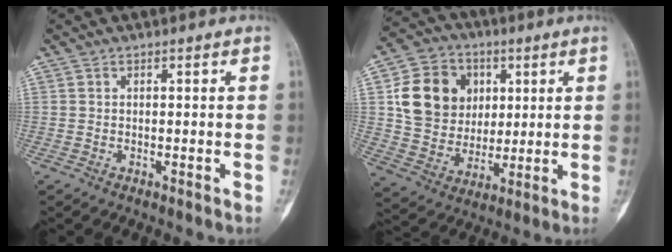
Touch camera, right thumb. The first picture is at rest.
{"total": 15.8, "force": [3.9, 13.3, 7.6], "torque": [-0.105, -0.003, 0.077]}